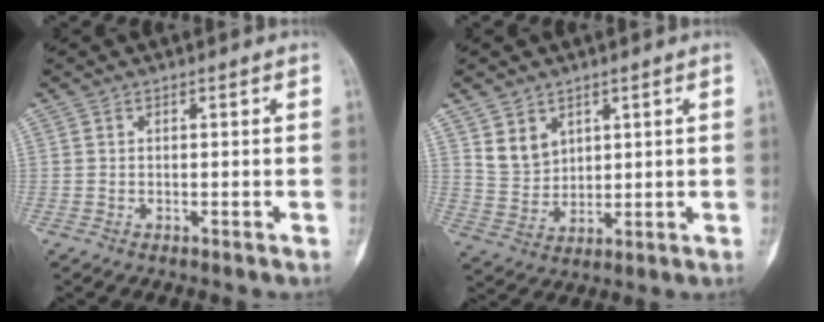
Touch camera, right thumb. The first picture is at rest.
{"total": 5.9, "force": [3.2, 4.4, 2.3], "torque": [-0.023, -0.025, 0.074]}